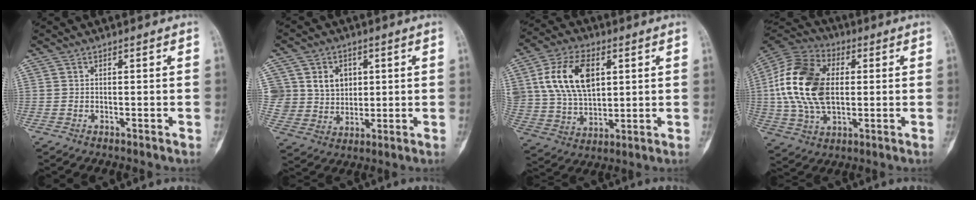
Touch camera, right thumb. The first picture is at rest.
{"total": 10.3, "force": [3.2, 9.0, 3.9], "torque": [-0.031, -0.010, 0.065]}
{"total": 15.5, "force": [4.7, 9.7, 11.2], "torque": [-0.193, -0.009, 0.097]}
{"total": 19.7, "force": [1.6, 12.5, 15.2], "torque": [-0.294, 0.009, 0.026]}